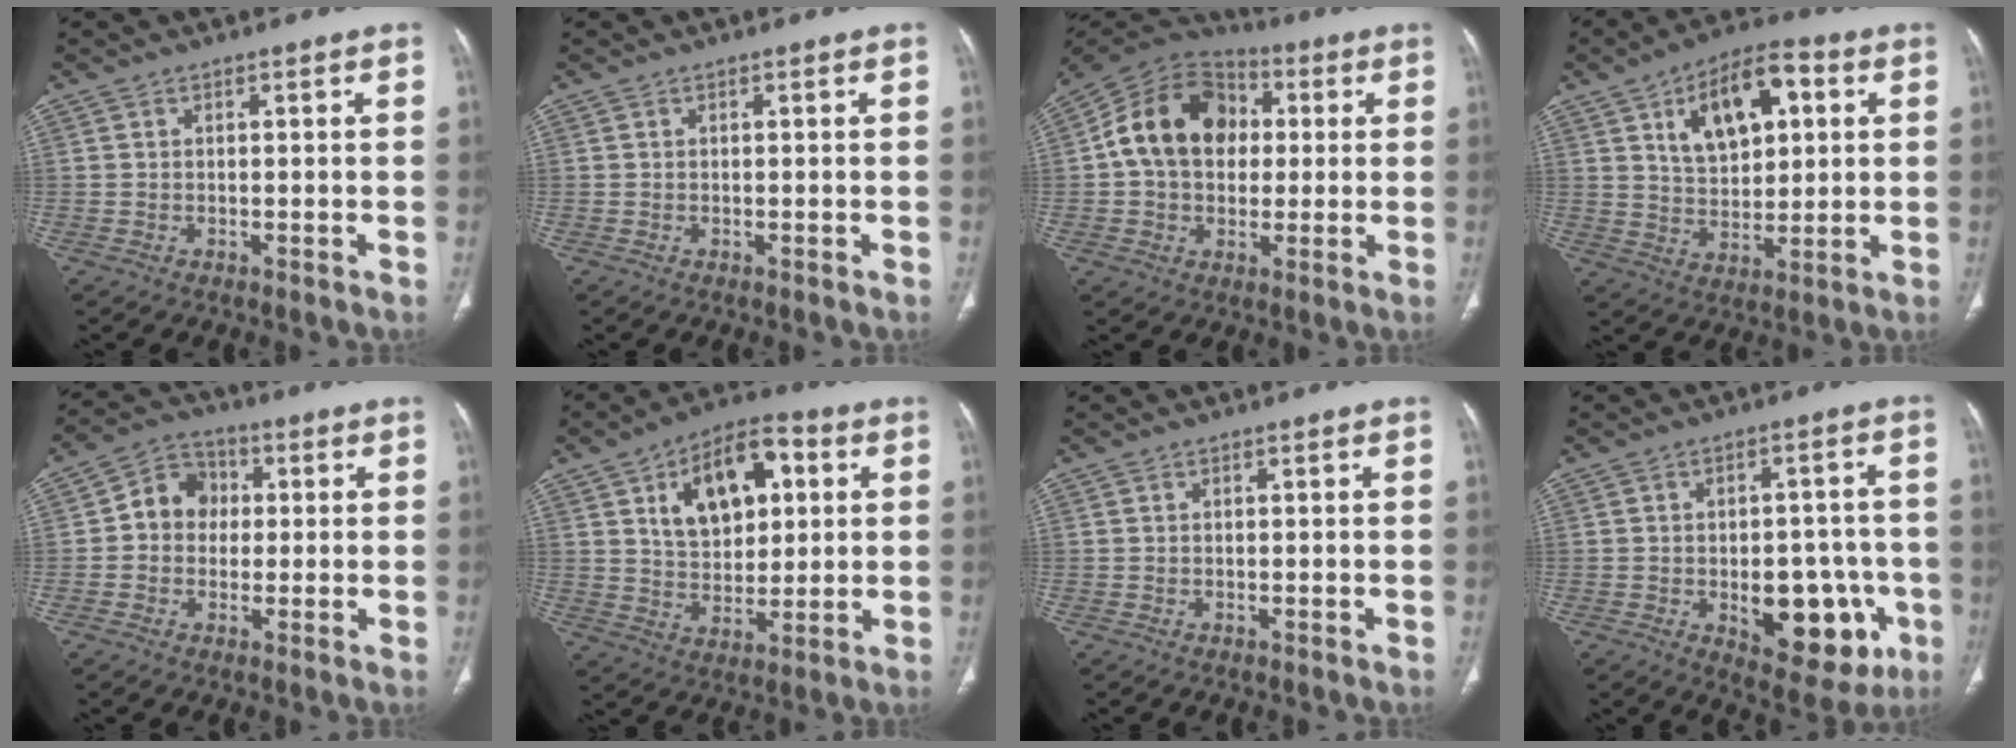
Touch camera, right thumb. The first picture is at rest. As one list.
[{"total": 0.0}, {"total": 17.0, "force": [2.0, 12.9, 10.9], "torque": [-0.162, 0.028, 0.024]}, {"total": 15.0, "force": [5.1, 8.2, 11.5], "torque": [-0.154, 0.001, 0.085]}, {"total": 8.0, "force": [0.5, 7.0, 3.9], "torque": [-0.034, 0.020, -0.006]}, {"total": 16.1, "force": [5.1, 9.7, 11.9], "torque": [-0.151, 0.002, 0.083]}, {"total": 0.0}, {"total": 15.9, "force": [-4.6, 8.8, 12.4], "torque": [-0.119, 0.019, -0.042]}]